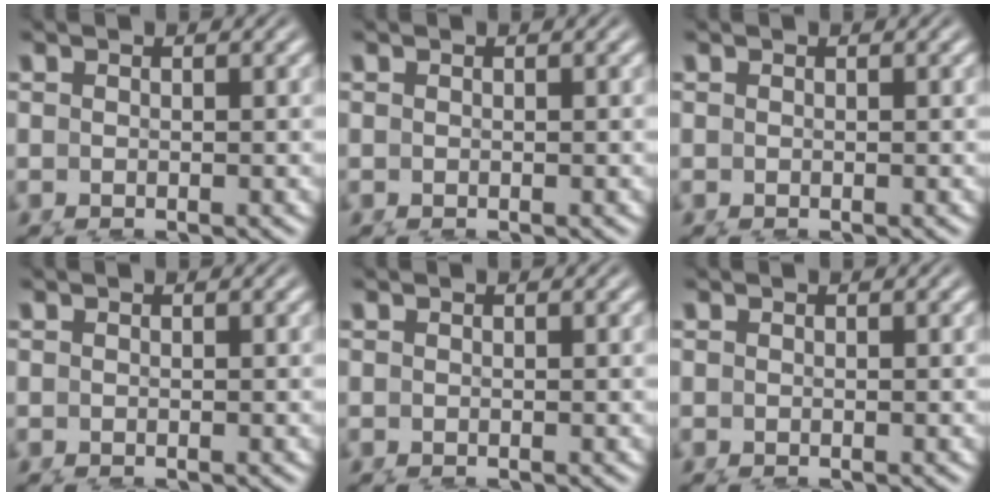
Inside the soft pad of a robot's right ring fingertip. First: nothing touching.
{"total": 0.0}
{"total": 0.0}
{"total": 0.0}
{"total": 0.0}
{"total": 0.0}